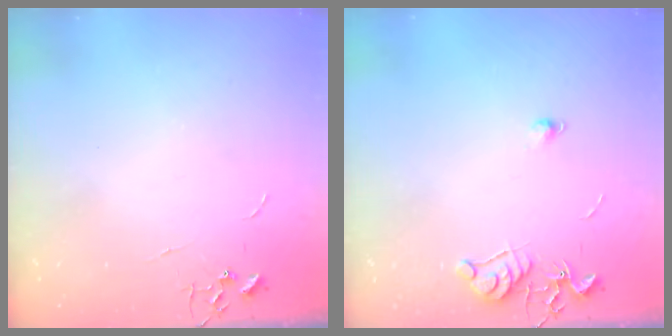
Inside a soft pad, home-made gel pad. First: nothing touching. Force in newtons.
{"total": 7.1, "press": 7.0, "slide": 0.6}